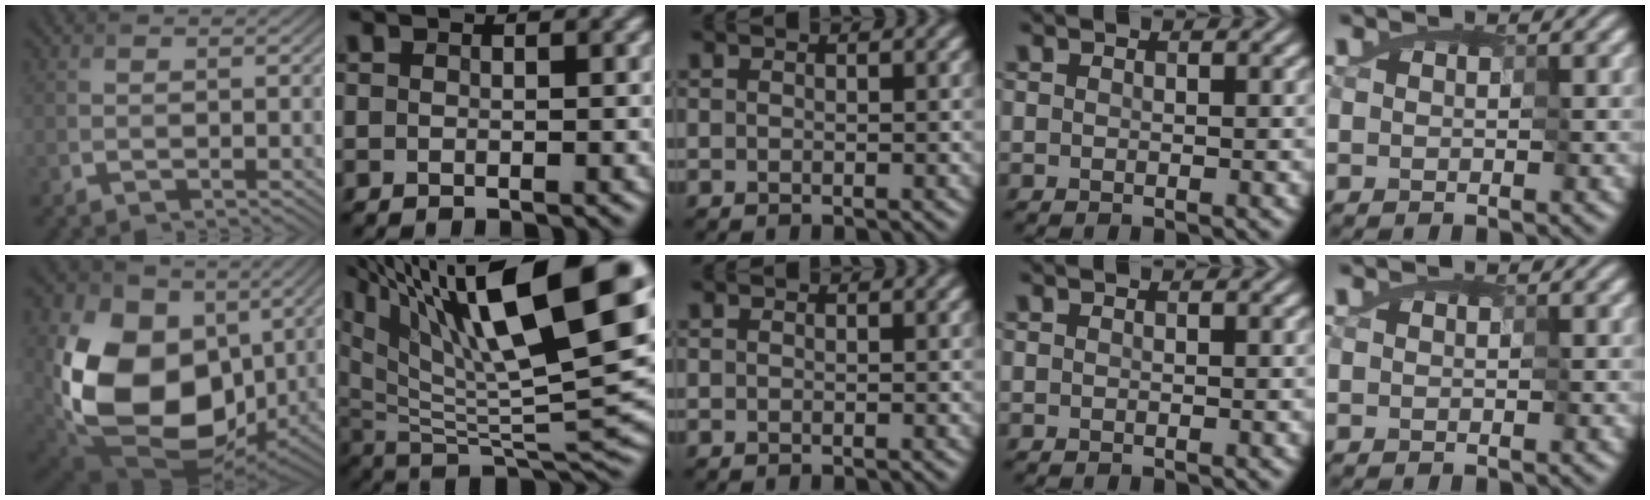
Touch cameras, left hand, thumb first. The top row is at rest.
{"thumb": {"total": 18.7, "force": [0.2, 13.5, 12.9], "torque": [-0.286, -0.032, 0.006]}, "index": {"total": 18.6, "force": [9.9, 6.0, 14.7], "torque": [-0.249, 0.031, 0.174]}}